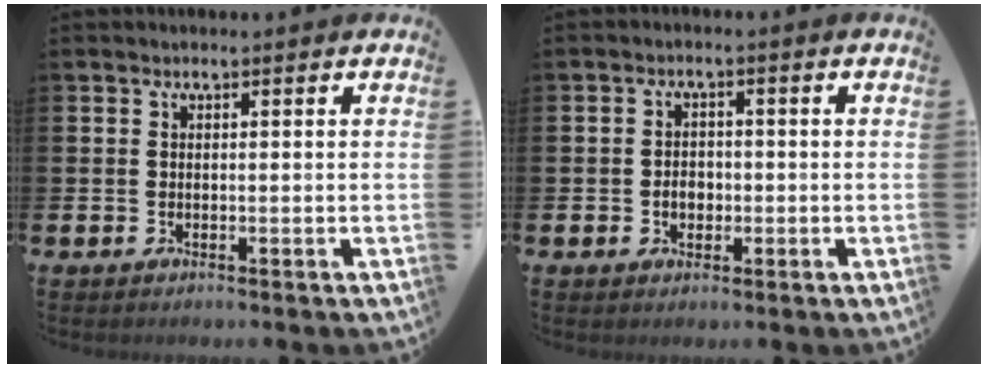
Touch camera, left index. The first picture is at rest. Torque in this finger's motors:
{"motor_torque": [0.06, 0.03, 0.04, 0.03]}